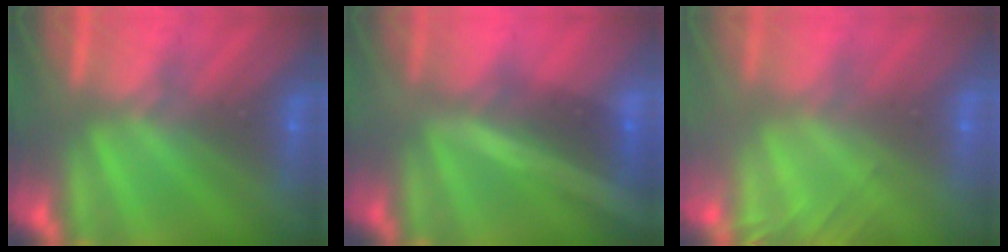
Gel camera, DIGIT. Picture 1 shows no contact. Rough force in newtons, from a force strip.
{"total": 2.0}
{"total": 5.7}